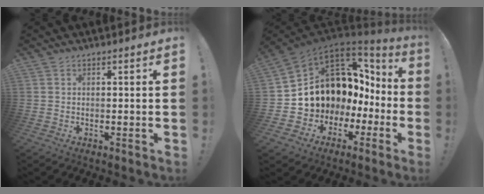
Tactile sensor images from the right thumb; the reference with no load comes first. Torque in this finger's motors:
{"motor_torque": [2.51, 2.50, 1.49, -1.20, 0.25]}